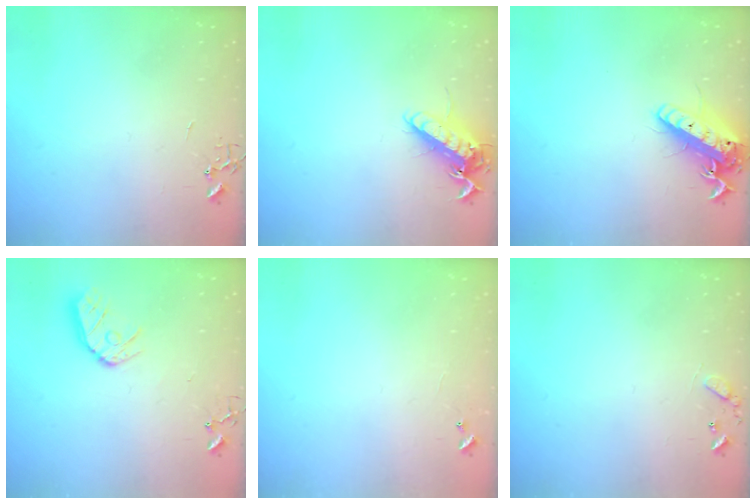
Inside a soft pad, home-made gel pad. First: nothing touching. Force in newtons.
{"total": 13.5, "press": 13.5, "slide": 1.2}
{"total": 15.2, "press": 14.9, "slide": 3.0}
{"total": 10.8, "press": 10.8, "slide": 0.9}
{"total": 5.1, "press": 5.0, "slide": 0.3}
{"total": 7.7, "press": 7.6, "slide": 0.5}